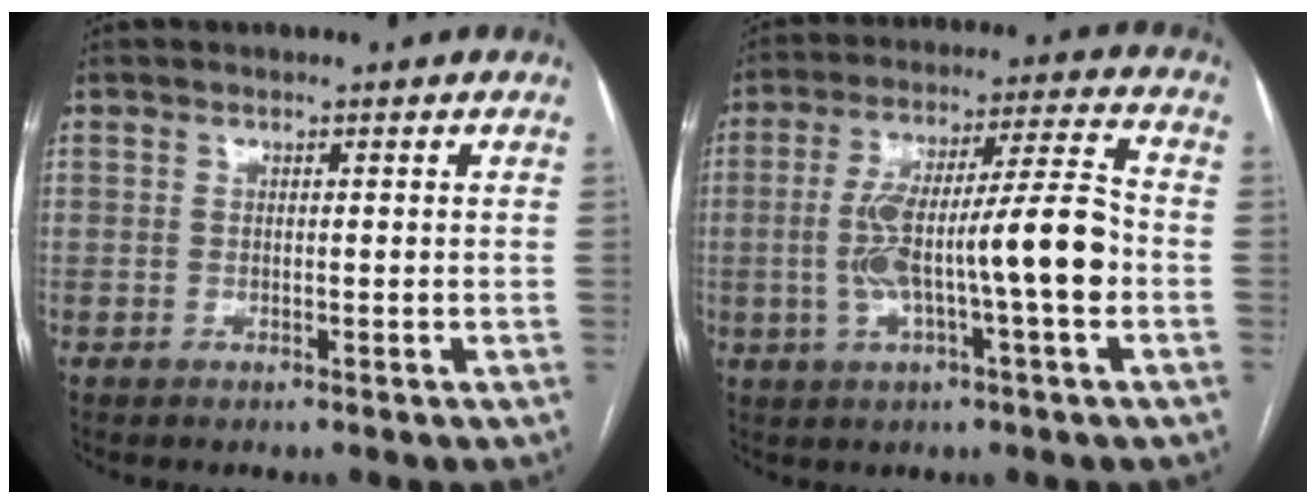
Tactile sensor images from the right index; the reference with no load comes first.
{"total": 14.2, "force": [-2.4, 1.1, 14.0], "torque": [-0.249, 0.021, -0.040]}